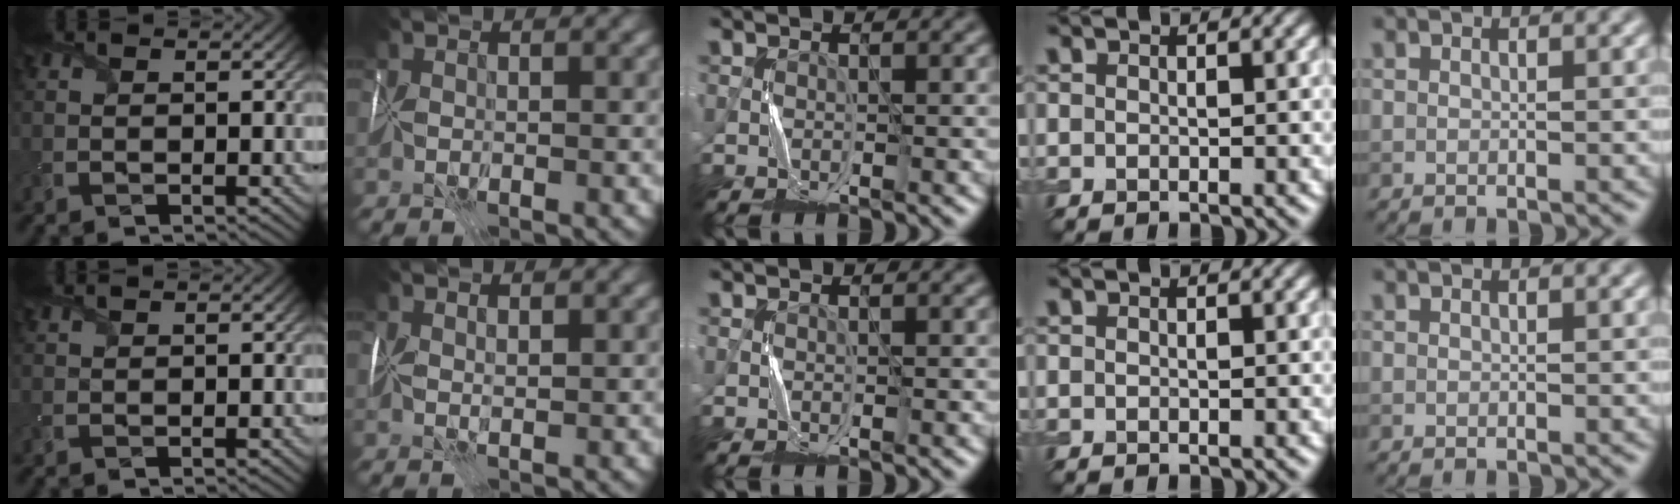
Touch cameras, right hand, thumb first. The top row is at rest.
{"thumb": {"total": 0.6, "force": [0.6, -0.1, 0.2], "torque": [-0.011, 0.003, 0.015]}, "index": {"total": 0.7, "force": [0.6, -0.5, -0.1], "torque": [0.012, -0.002, 0.010]}}